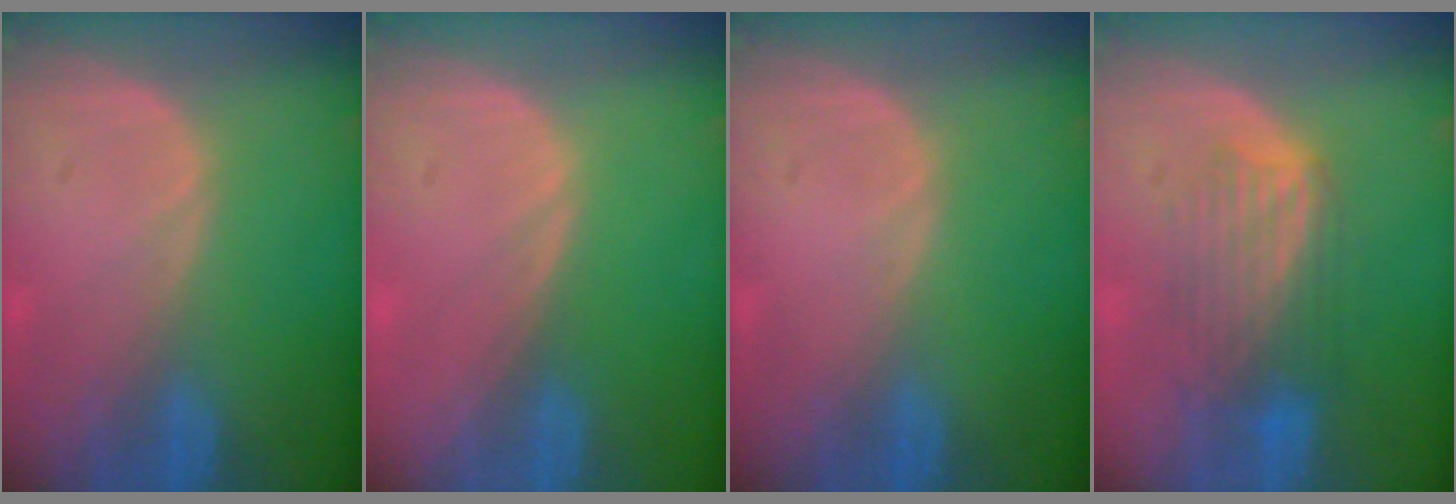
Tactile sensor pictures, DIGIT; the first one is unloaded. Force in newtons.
{"total": 0.0}
{"total": 0.0}
{"total": 6.4, "press": 6.4, "slide": 0.6}